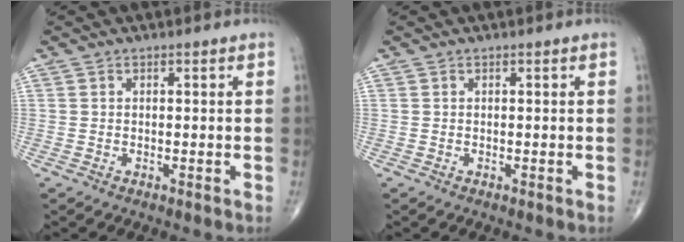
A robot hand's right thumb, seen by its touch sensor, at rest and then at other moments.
{"total": 0.0}